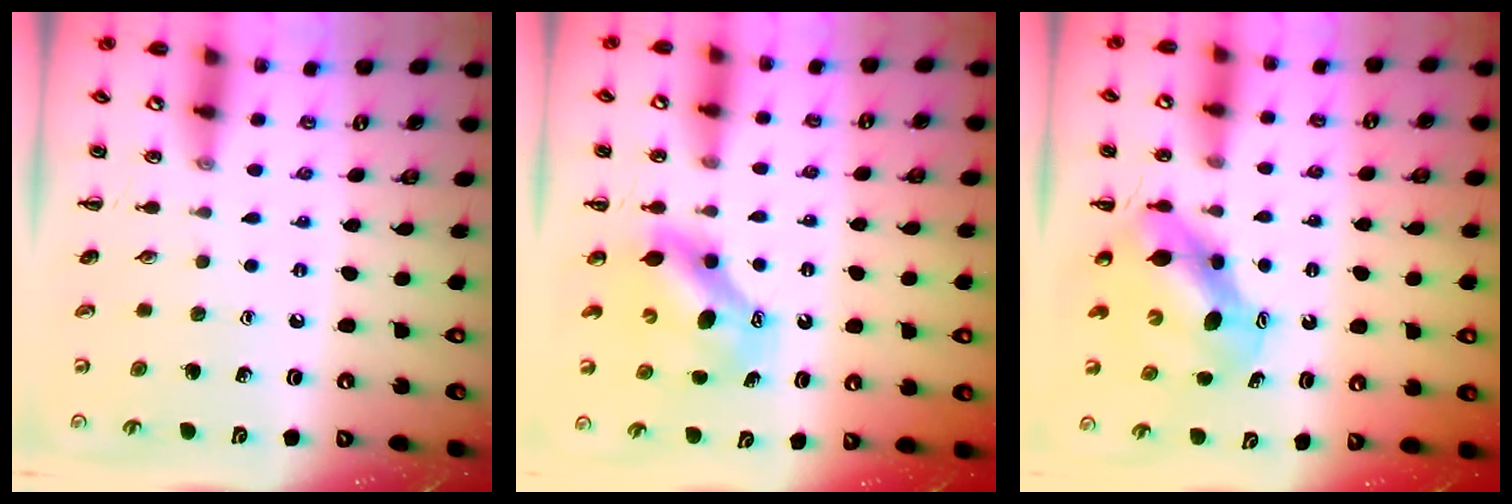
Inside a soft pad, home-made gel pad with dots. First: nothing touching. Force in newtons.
{"total": 7.2, "press": 7.0, "slide": 1.6}
{"total": 6.2, "press": 6.0, "slide": 1.5}